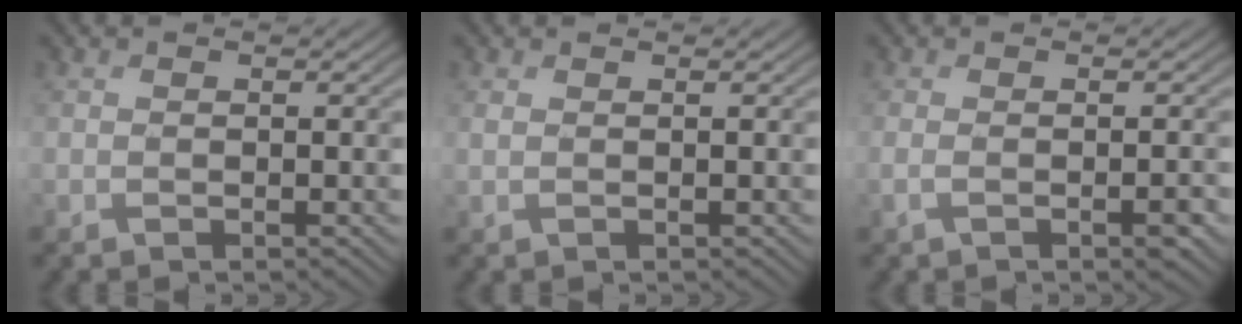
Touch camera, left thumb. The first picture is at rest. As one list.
[{"total": 0.8, "force": [0.4, 0.2, 0.7], "torque": [-0.020, 0.002, 0.008]}, {"total": 2.6, "force": [-0.7, 0.6, 2.5], "torque": [-0.045, -0.001, -0.014]}]